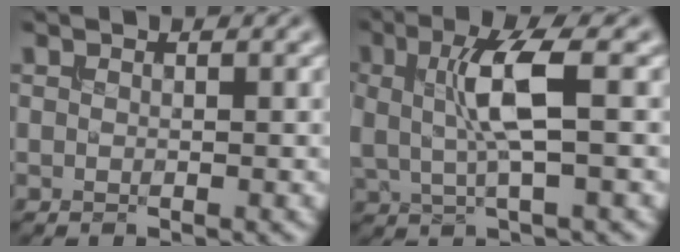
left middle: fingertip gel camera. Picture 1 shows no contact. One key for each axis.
{"total": 5.1, "fx": 0.8, "fy": 1.3, "fz": 4.8, "tx": -0.104, "ty": 0.004, "tz": 0.017}